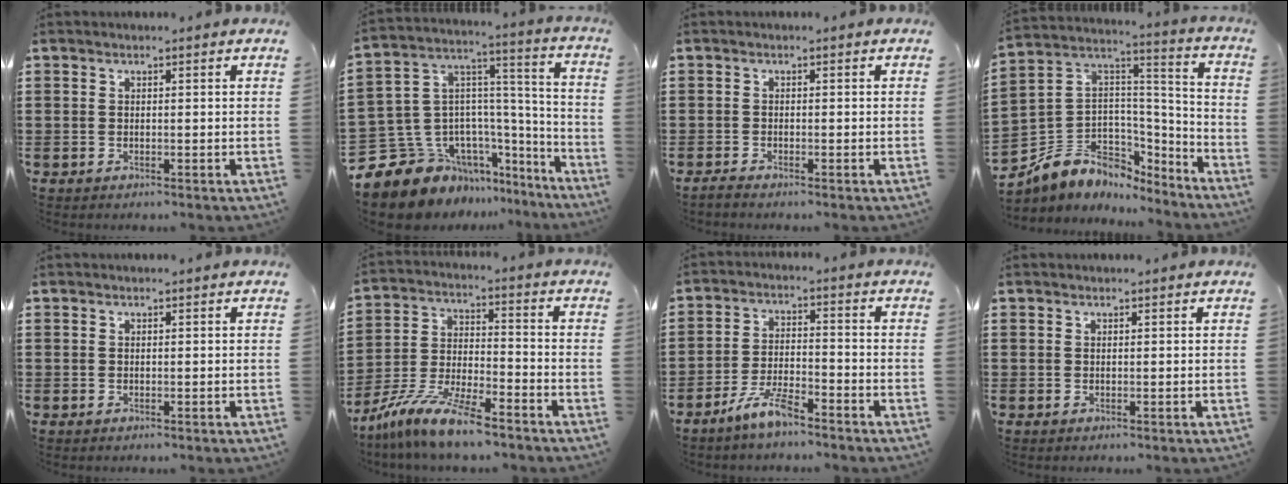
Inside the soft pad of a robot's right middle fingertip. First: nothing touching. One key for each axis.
{"total": 13.0, "fx": -9.7, "fy": 7.8, "fz": 3.6, "tx": -0.121, "ty": 0.003, "tz": -0.176}
{"total": 0.8, "fx": -0.8, "fy": 0.0, "fz": 0.3, "tx": -0.006, "ty": -0.004, "tz": -0.015}
{"total": 6.3, "fx": -3.9, "fy": 4.9, "fz": -0.2, "tx": -0.043, "ty": -0.019, "tz": -0.081}
{"total": 0.0}
{"total": 10.0, "fx": -8.7, "fy": 0.8, "fz": 4.9, "tx": -0.107, "ty": 0.006, "tz": -0.173}
{"total": 5.9, "fx": -4.9, "fy": 1.2, "fz": 3.1, "tx": -0.070, "ty": 0.000, "tz": -0.094}
{"total": 0.0}